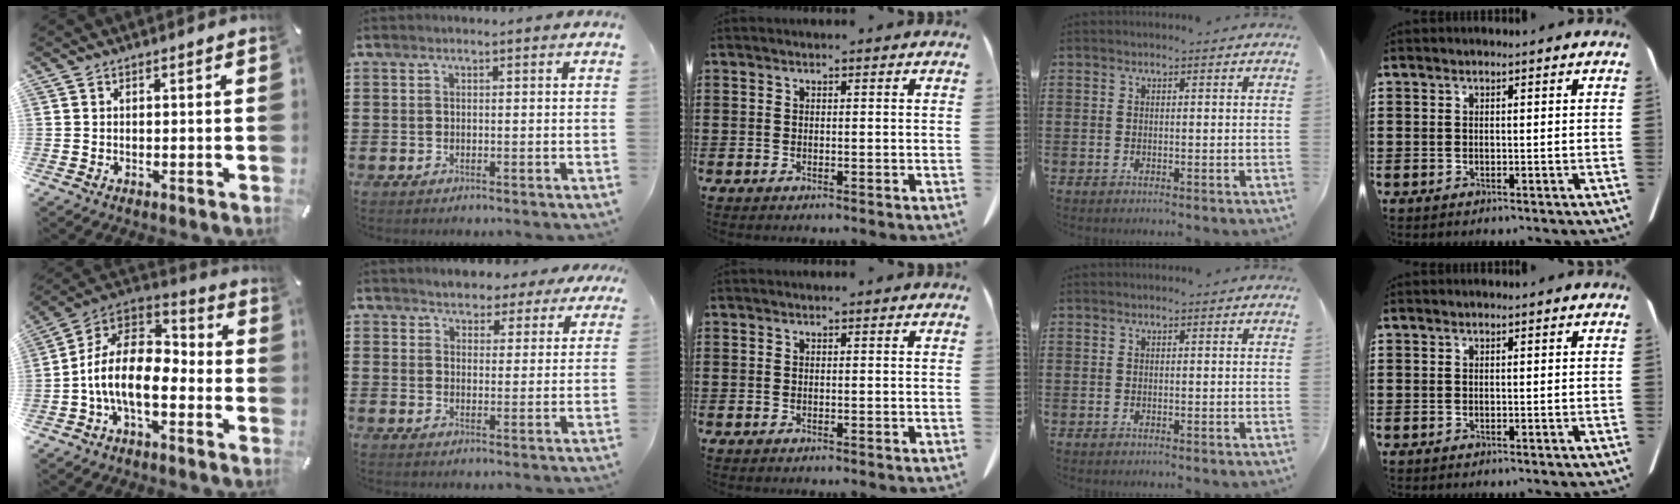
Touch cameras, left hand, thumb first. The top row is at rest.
{"thumb": {"total": 14.3, "force": [-5.2, 7.7, 10.9], "torque": [-0.229, 0.014, -0.094]}, "index": {"total": 3.6, "force": [3.3, 1.5, -0.1], "torque": [-0.018, -0.003, 0.060]}}